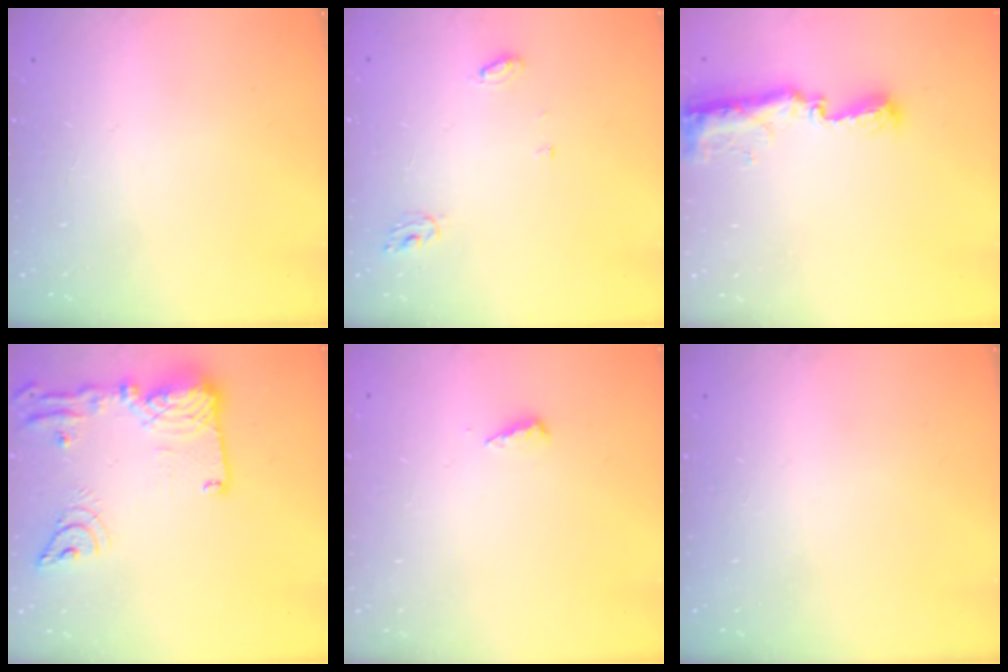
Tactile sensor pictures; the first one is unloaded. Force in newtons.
{"total": 5.1, "press": 5.1, "slide": 0.4}
{"total": 8.9, "press": 8.9, "slide": 0.8}
{"total": 20.1, "press": 19.9, "slide": 2.3}
{"total": 3.6, "press": 3.6, "slide": 0.4}
{"total": 0.0}